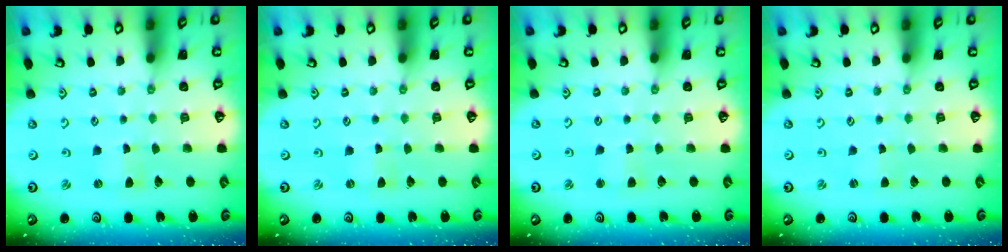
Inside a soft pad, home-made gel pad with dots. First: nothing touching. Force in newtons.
{"total": 0.0}
{"total": 2.2, "press": 2.2, "slide": 0.2}
{"total": 0.6, "press": 0.6, "slide": 0.1}